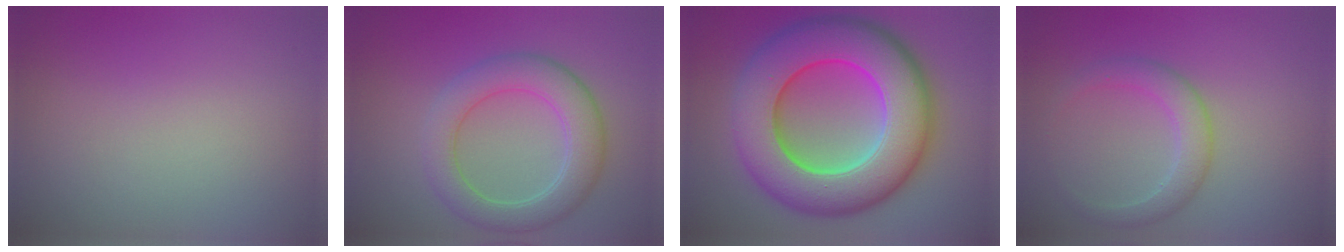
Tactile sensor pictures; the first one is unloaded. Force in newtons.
{"total": 5.3, "press": 5.3, "slide": 0.5}
{"total": 13.9, "press": 13.9, "slide": 0.2}
{"total": 2.7, "press": 2.7, "slide": 0.2}